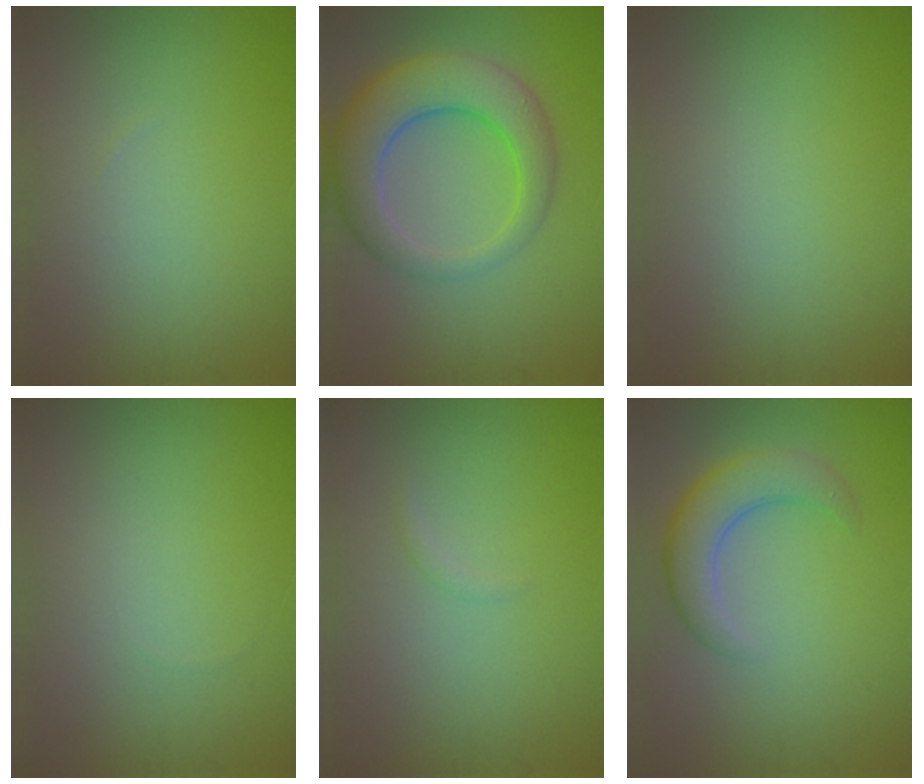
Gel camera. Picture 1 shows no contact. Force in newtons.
{"total": 7.8, "press": 7.8, "slide": 0.4}
{"total": 0.0}
{"total": 0.0}
{"total": 0.6, "press": 0.6, "slide": 0.0}
{"total": 4.6, "press": 4.5, "slide": 0.5}